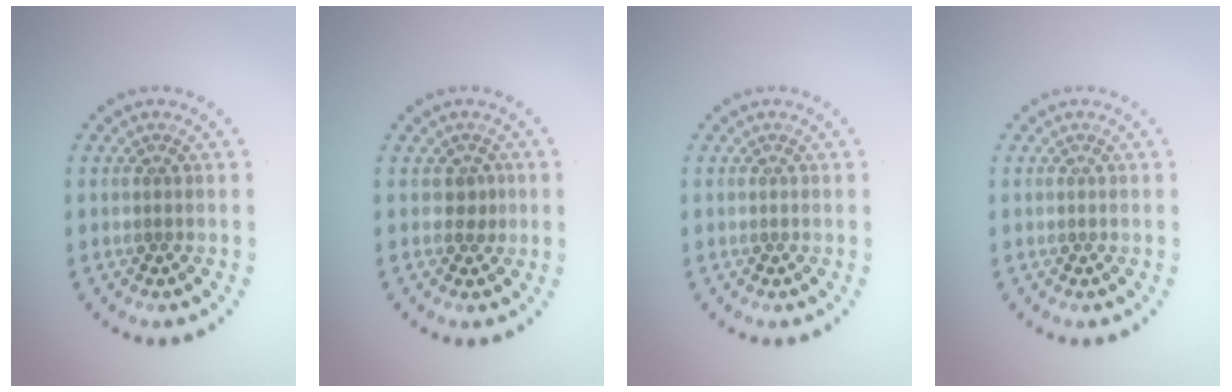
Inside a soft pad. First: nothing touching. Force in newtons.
{"total": 1.3, "press": 1.1, "slide": 0.8}
{"total": 0.0}
{"total": 0.0}